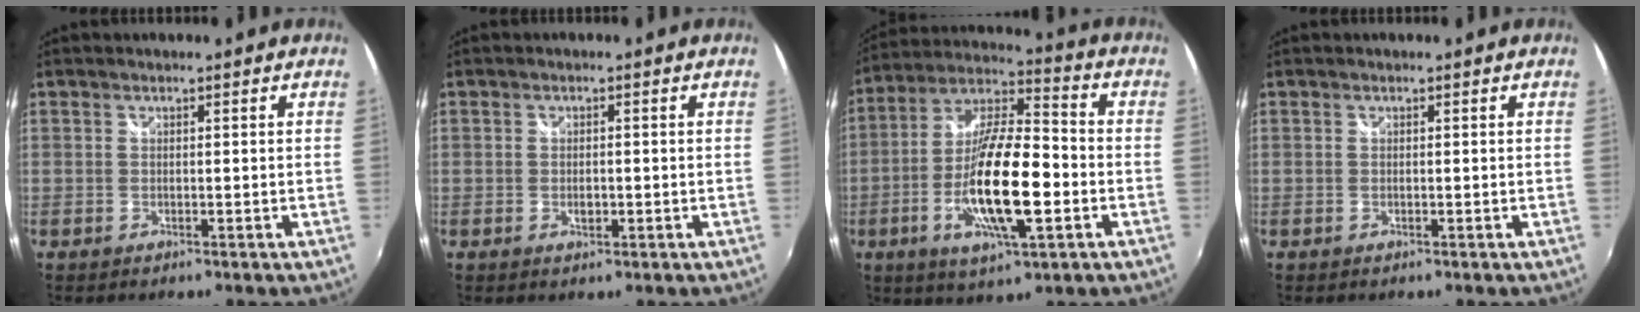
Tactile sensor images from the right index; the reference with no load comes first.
{"total": 2.0, "force": [-0.4, 1.3, 1.4], "torque": [-0.023, -0.001, -0.007]}
{"total": 18.1, "force": [-4.7, 4.8, 16.8], "torque": [-0.327, -0.009, -0.089]}
{"total": 0.0}